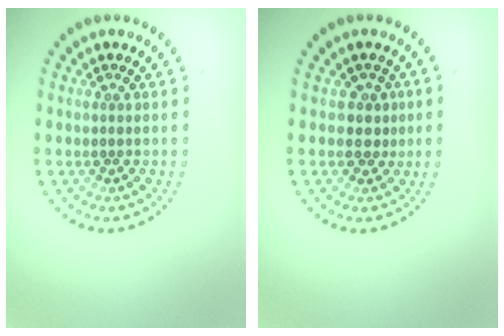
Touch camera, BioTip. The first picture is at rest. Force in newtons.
{"total": 1.8, "press": 1.4, "slide": 1.2}